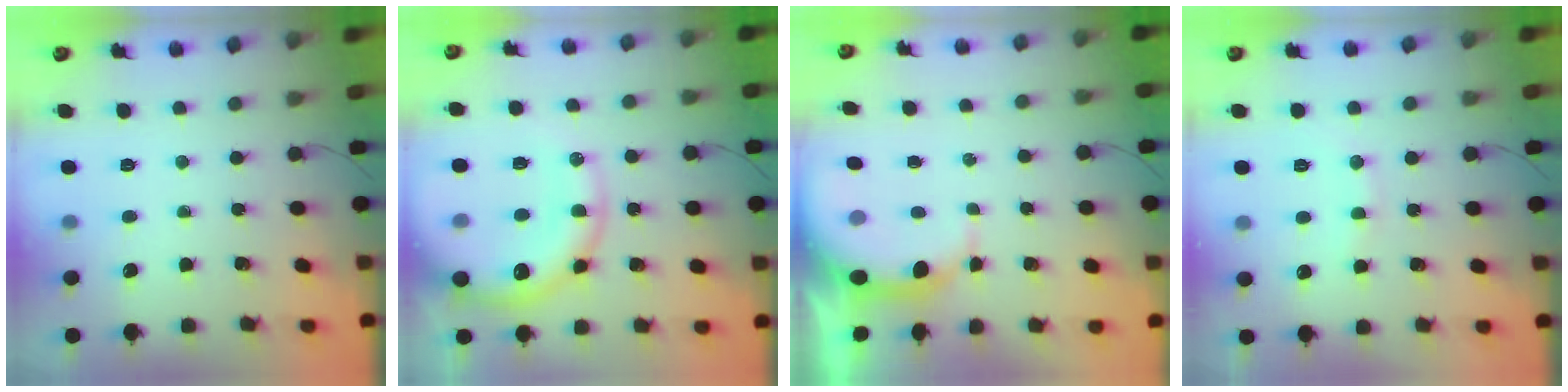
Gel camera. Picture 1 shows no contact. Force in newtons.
{"total": 19.5, "press": 19.1, "slide": 4.0}
{"total": 6.2, "press": 6.1, "slide": 1.1}
{"total": 7.3, "press": 7.2, "slide": 1.4}